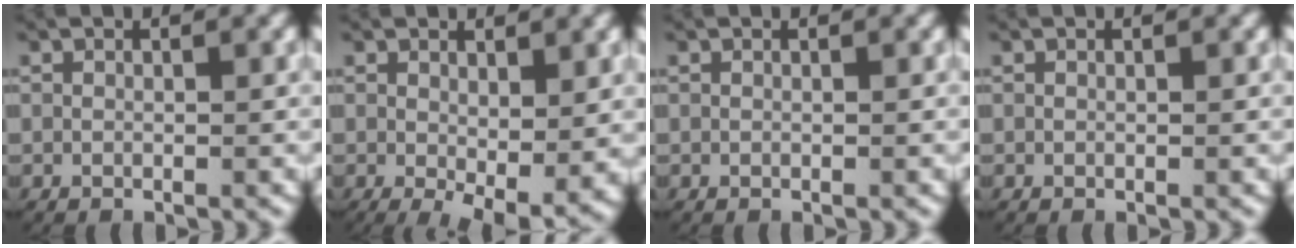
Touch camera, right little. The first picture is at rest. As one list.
[{"total": 5.7, "force": [-2.4, 2.4, 4.6], "torque": [-0.070, -0.038, -0.017]}, {"total": 0.0}, {"total": 0.0}]